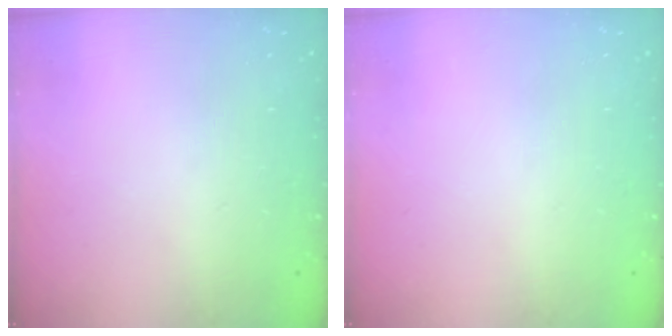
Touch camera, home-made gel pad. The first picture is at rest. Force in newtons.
{"total": 0.0}